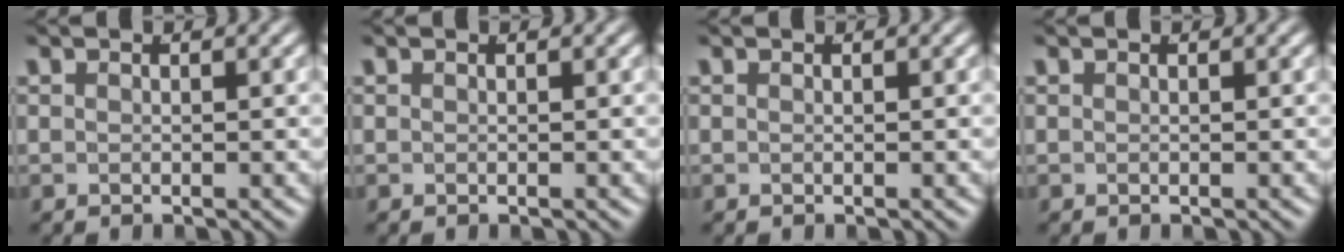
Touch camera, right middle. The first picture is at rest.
{"total": 0.0}
{"total": 0.0}
{"total": 0.0}